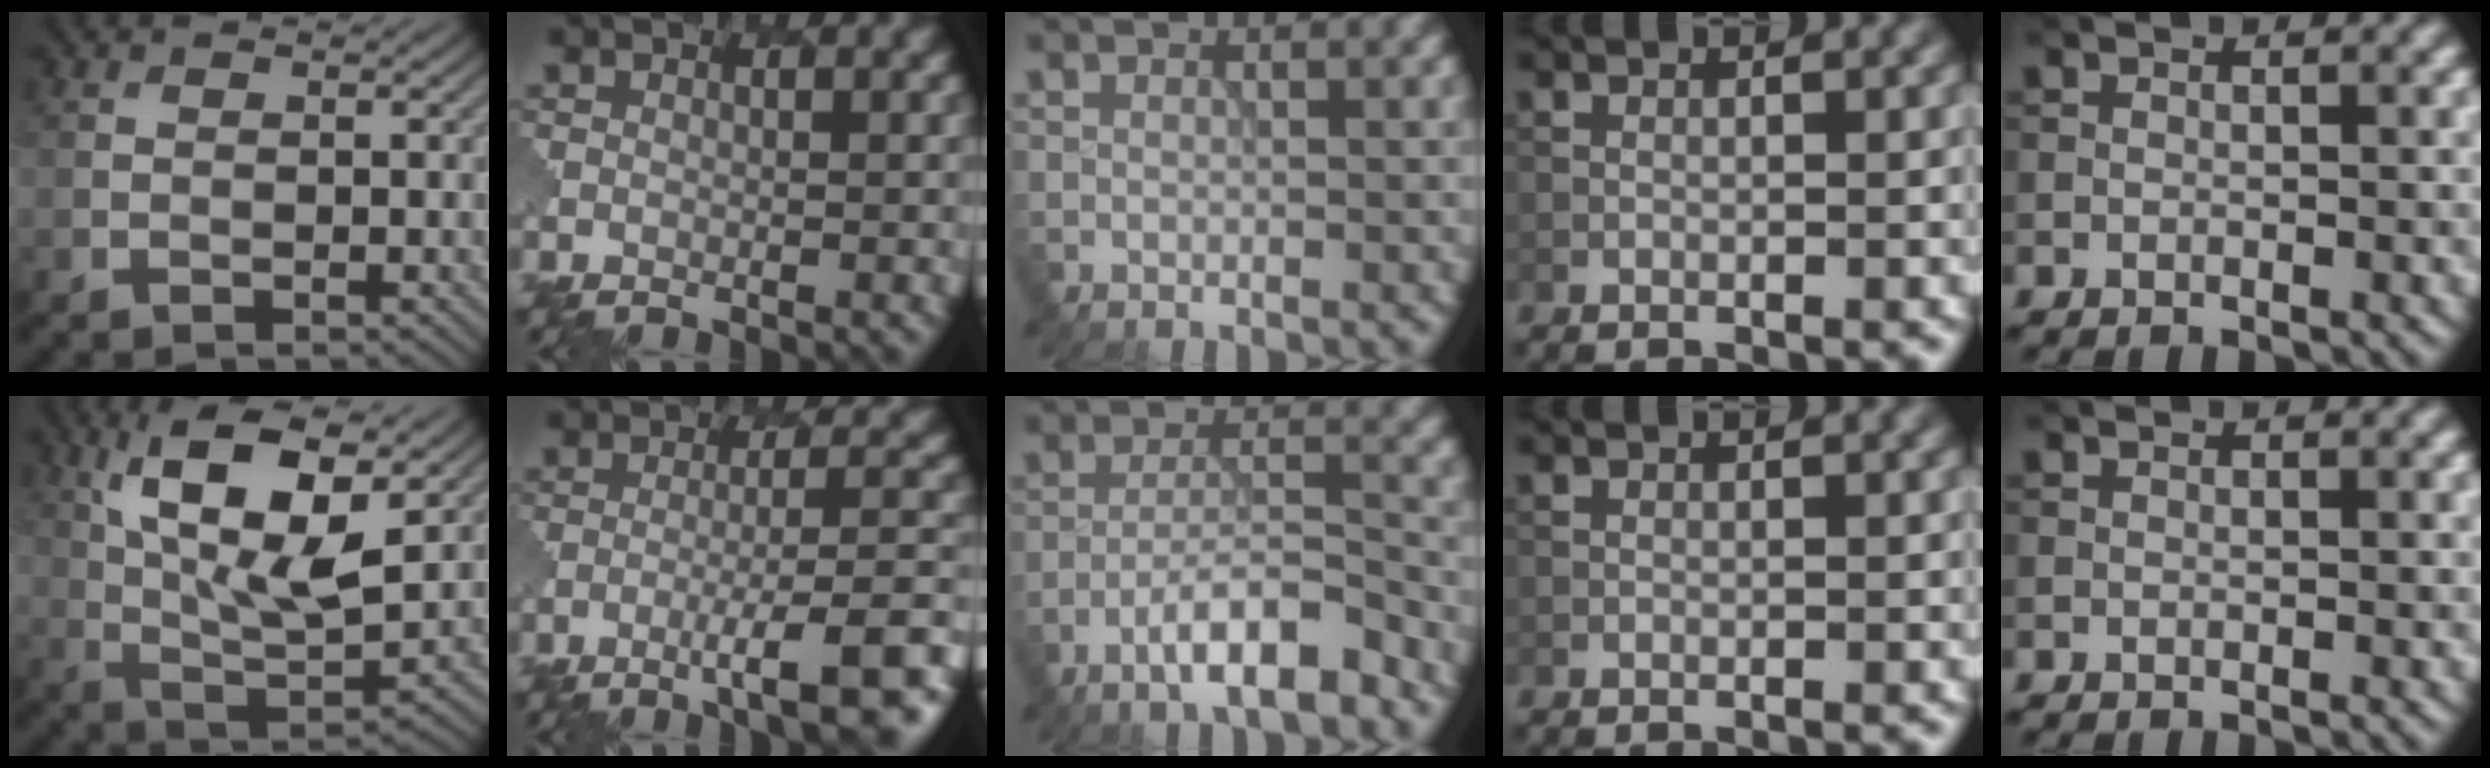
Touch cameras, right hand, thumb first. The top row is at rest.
{"thumb": {"total": 14.1, "force": [5.7, 5.6, 11.7], "torque": [-0.225, 0.002, 0.096]}, "index": {"total": 8.5, "force": [-4.4, 1.6, 7.1], "torque": [-0.095, 0.003, -0.062]}, "middle": {"total": 6.0, "force": [-3.9, 1.1, 4.4], "torque": [-0.070, 0.009, -0.070]}}